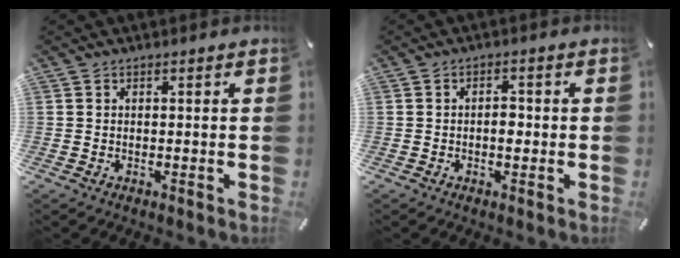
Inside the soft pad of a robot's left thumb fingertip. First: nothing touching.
{"total": 2.7, "force": [-0.3, 1.4, 2.3], "torque": [-0.036, 0.000, -0.009]}